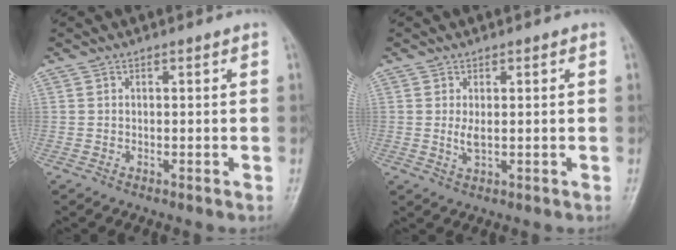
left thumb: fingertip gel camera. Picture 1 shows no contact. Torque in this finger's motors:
{"motor_torque": [0.03, 0.11, 0.04, -0.01, 0.01]}